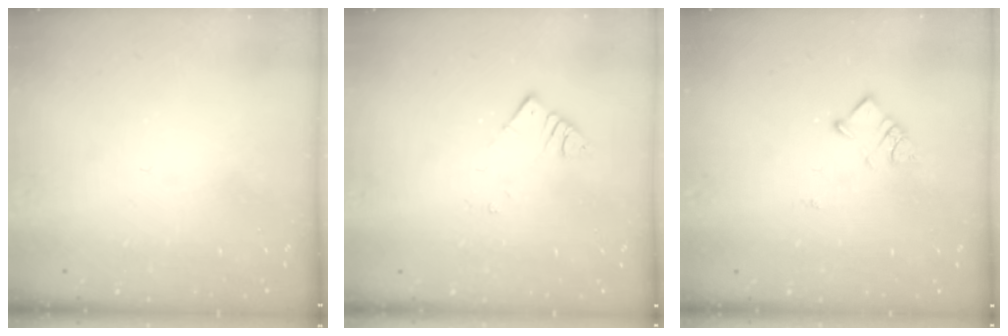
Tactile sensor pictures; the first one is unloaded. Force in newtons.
{"total": 2.5, "press": 2.5, "slide": 0.3}
{"total": 3.7, "press": 3.7, "slide": 0.4}